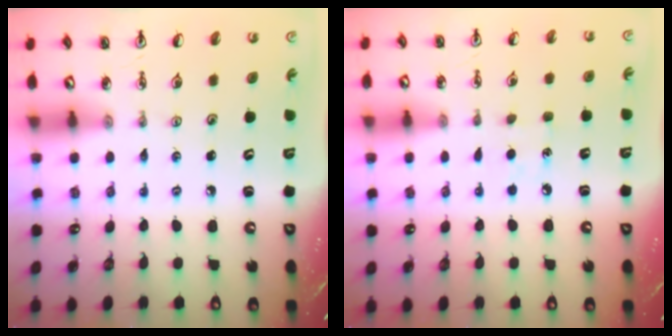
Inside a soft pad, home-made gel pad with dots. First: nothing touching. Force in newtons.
{"total": 5.5, "press": 5.5, "slide": 0.6}